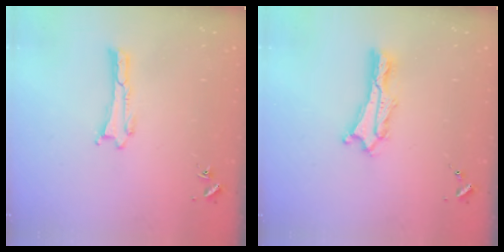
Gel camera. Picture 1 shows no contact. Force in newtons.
{"total": 2.2, "press": 2.2, "slide": 0.3}